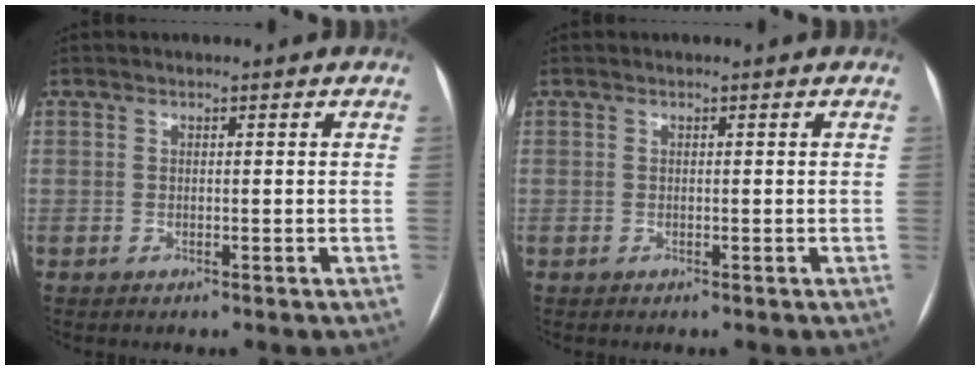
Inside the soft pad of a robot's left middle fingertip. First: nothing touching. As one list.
[{"total": 0.0}]